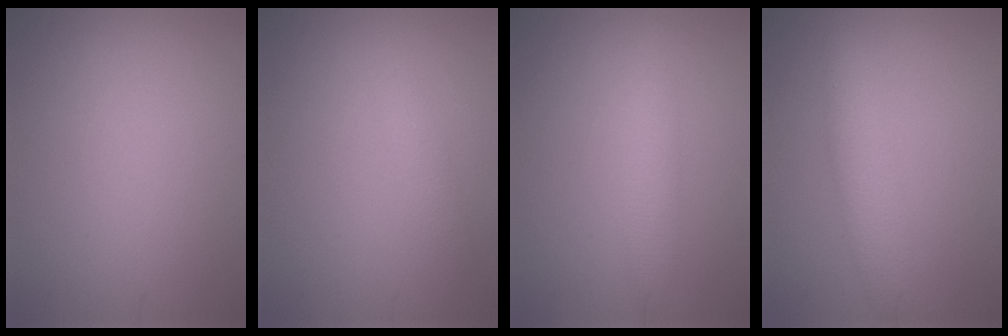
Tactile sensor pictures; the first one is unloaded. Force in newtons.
{"total": 1.2, "press": 1.2, "slide": 0.1}
{"total": 2.5, "press": 2.5, "slide": 0.0}
{"total": 3.0, "press": 3.0, "slide": 0.1}